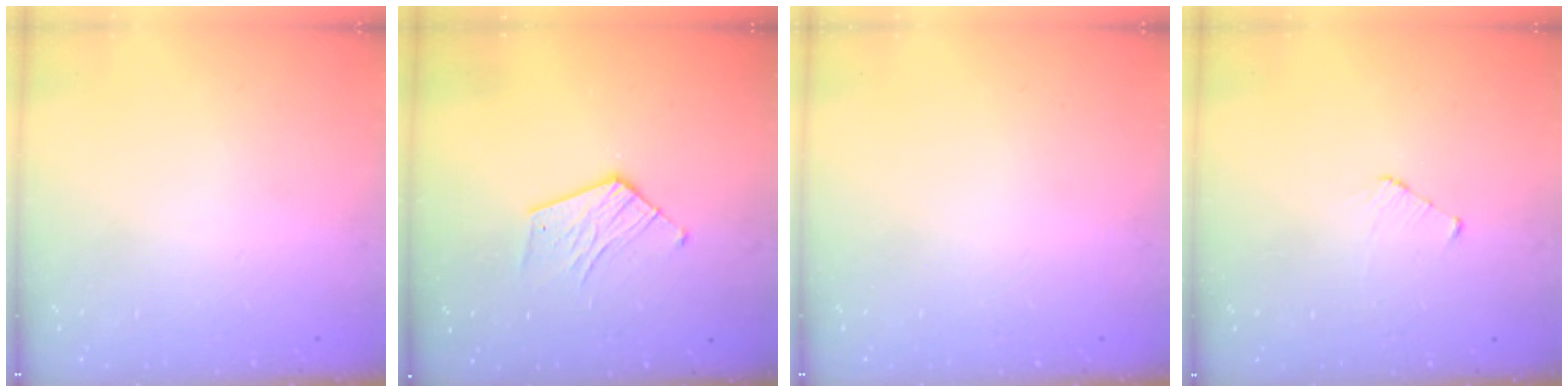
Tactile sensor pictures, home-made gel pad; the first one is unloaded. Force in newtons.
{"total": 7.7, "press": 7.7, "slide": 0.2}
{"total": 0.0}
{"total": 3.8, "press": 3.8, "slide": 0.3}